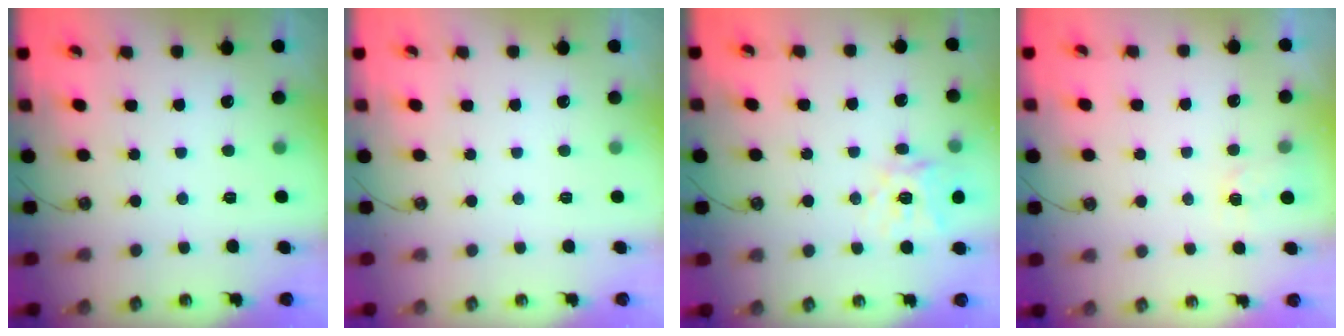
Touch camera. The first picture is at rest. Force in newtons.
{"total": 0.0}
{"total": 14.7, "press": 14.6, "slide": 1.7}
{"total": 2.7, "press": 2.6, "slide": 0.4}